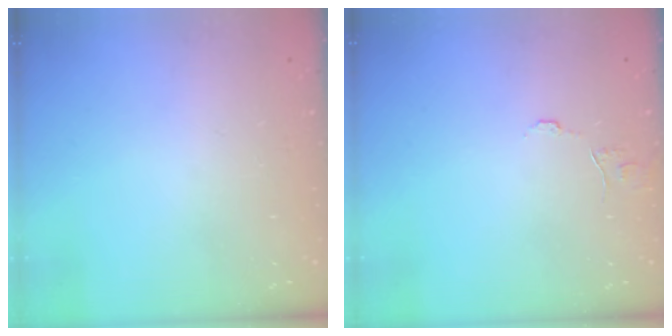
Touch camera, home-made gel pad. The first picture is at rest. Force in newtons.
{"total": 6.4, "press": 6.4, "slide": 0.5}